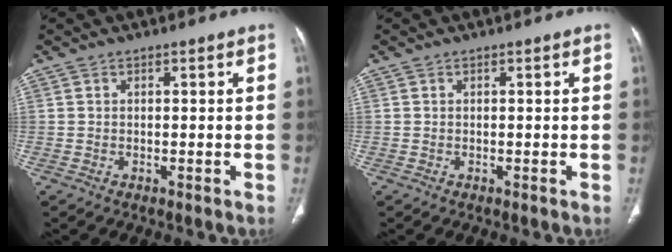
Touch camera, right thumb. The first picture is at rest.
{"total": 0.0}